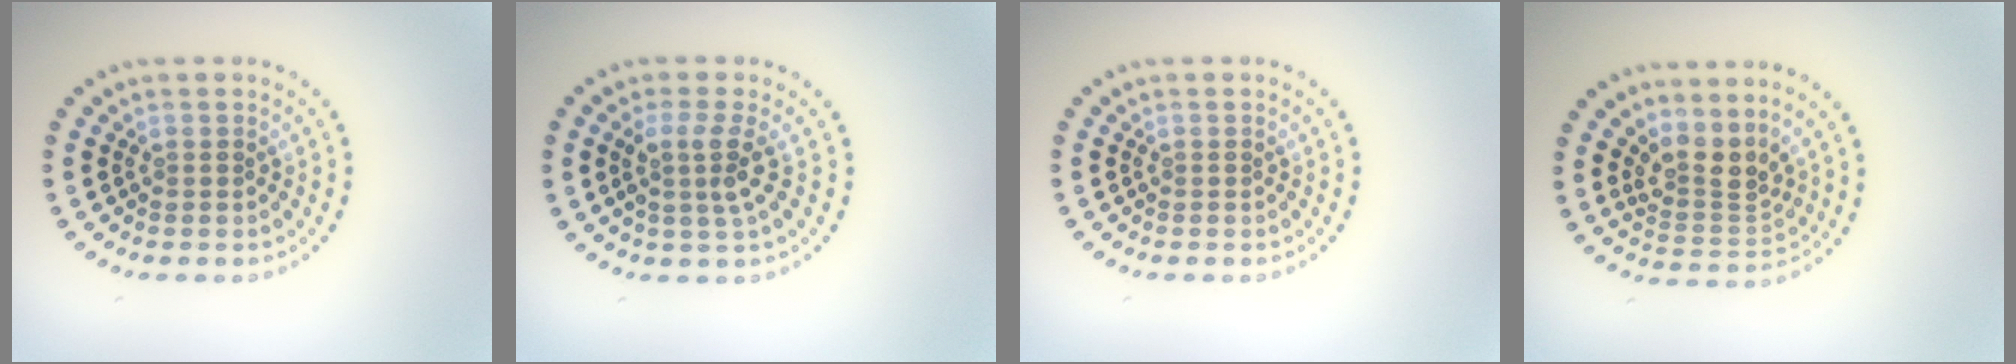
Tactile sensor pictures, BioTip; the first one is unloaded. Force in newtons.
{"total": 2.7, "press": 2.0, "slide": 1.8}
{"total": 0.0}
{"total": 3.1, "press": 2.2, "slide": 2.2}